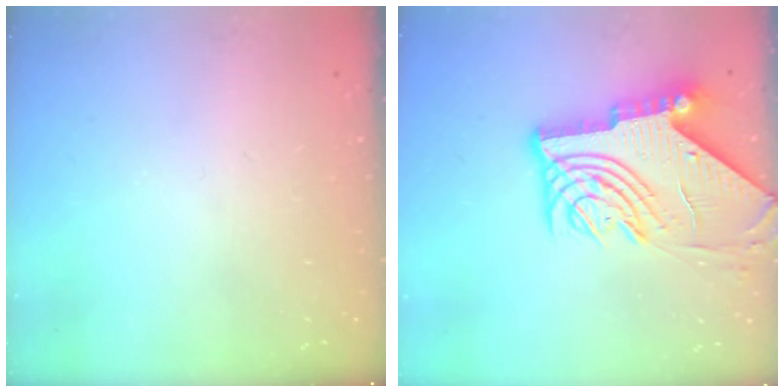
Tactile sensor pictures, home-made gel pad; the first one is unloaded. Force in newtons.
{"total": 14.9, "press": 14.8, "slide": 1.9}